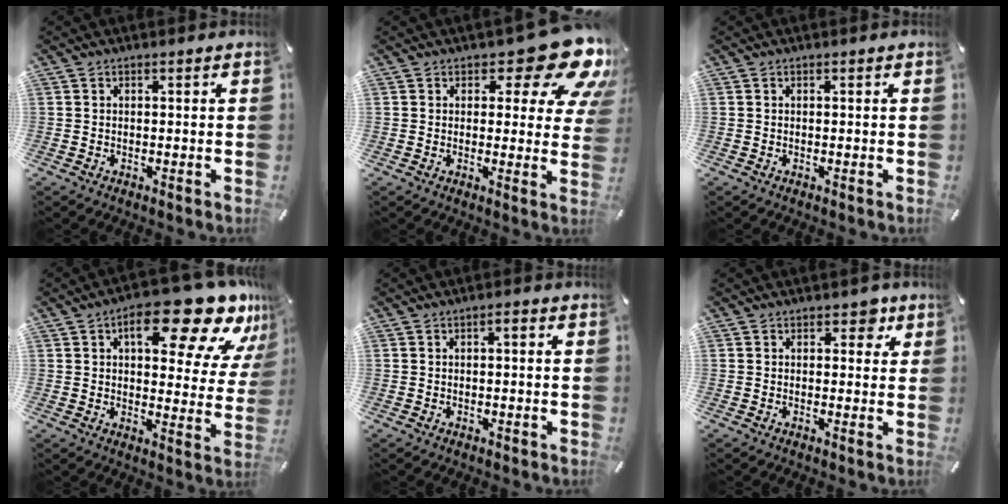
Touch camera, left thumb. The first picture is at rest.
{"total": 14.0, "force": [8.3, 5.7, 9.7], "torque": [-0.122, -0.056, 0.140]}
{"total": 0.0}
{"total": 20.1, "force": [11.4, 8.7, 14.0], "torque": [-0.170, -0.076, 0.178]}
{"total": 1.3, "force": [-0.1, 0.7, 1.2], "torque": [-0.021, 0.003, -0.003]}
{"total": 3.9, "force": [1.9, 2.4, 2.5], "torque": [-0.009, -0.008, 0.020]}